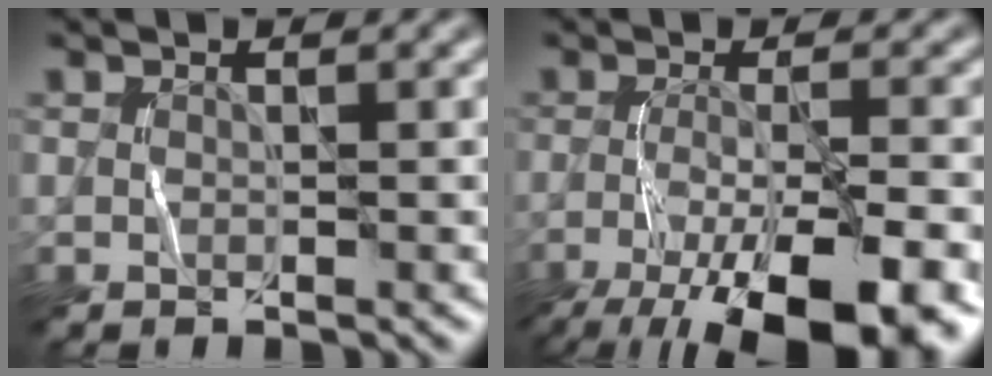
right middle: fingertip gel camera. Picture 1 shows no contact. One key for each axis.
{"total": 12.0, "fx": -6.5, "fy": 3.6, "fz": 9.5, "tx": -0.173, "ty": -0.022, "tz": -0.100}